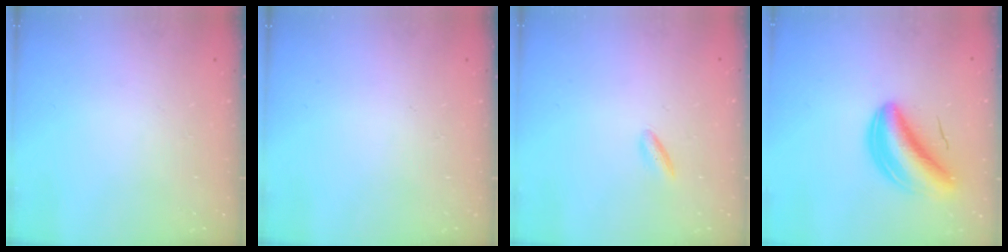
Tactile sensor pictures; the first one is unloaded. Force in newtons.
{"total": 0.0}
{"total": 2.1, "press": 2.0, "slide": 0.5}
{"total": 8.1, "press": 7.6, "slide": 2.7}